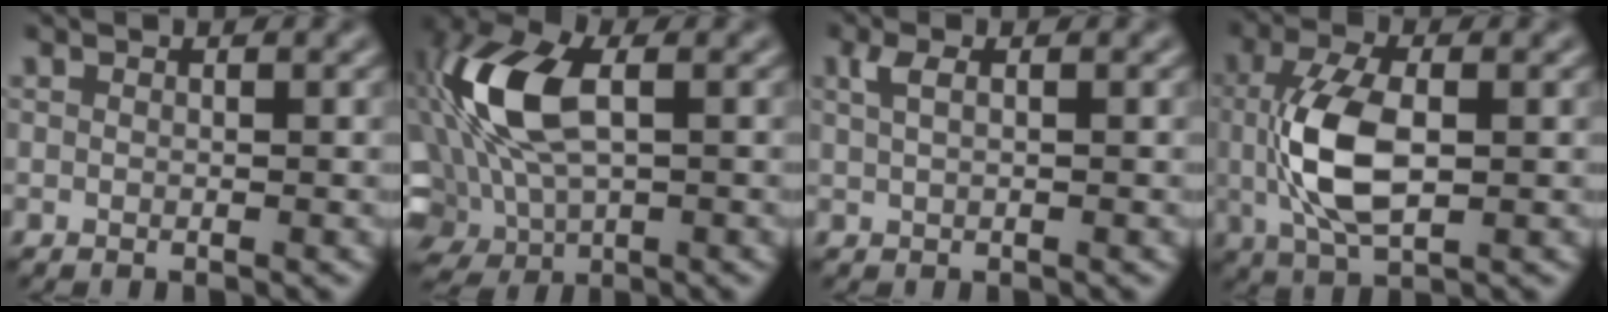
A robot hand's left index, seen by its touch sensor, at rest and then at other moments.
{"total": 10.9, "force": [0.9, 6.3, 8.9], "torque": [-0.208, 0.014, 0.008]}
{"total": 1.5, "force": [0.7, 0.4, 1.2], "torque": [-0.025, 0.004, 0.014]}
{"total": 6.9, "force": [0.0, 3.3, 6.1], "torque": [-0.135, 0.001, 0.001]}